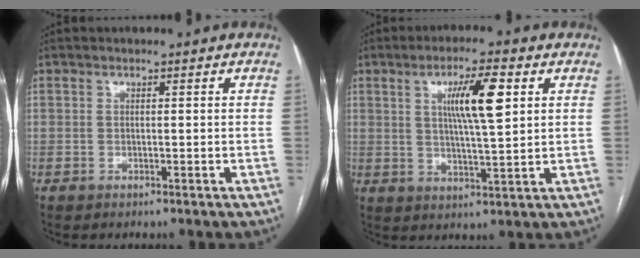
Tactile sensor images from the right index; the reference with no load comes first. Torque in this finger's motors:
{"motor_torque": [1.02, 0.80, 0.61, 0.09]}